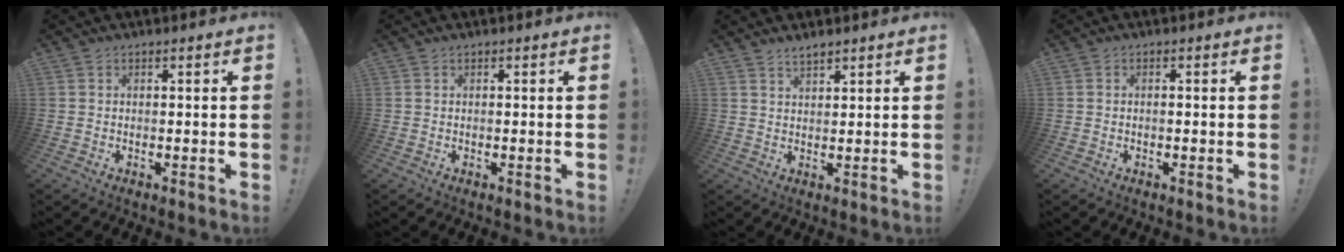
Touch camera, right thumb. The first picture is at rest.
{"total": 0.0}
{"total": 2.9, "force": [2.5, 0.8, 1.4], "torque": [-0.019, -0.015, 0.043]}
{"total": 0.7, "force": [-0.4, -0.2, 0.5], "torque": [-0.009, -0.002, -0.008]}